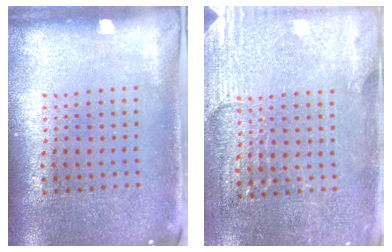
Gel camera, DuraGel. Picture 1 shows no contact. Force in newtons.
{"total": 2.9, "press": 2.9, "slide": 0.4}